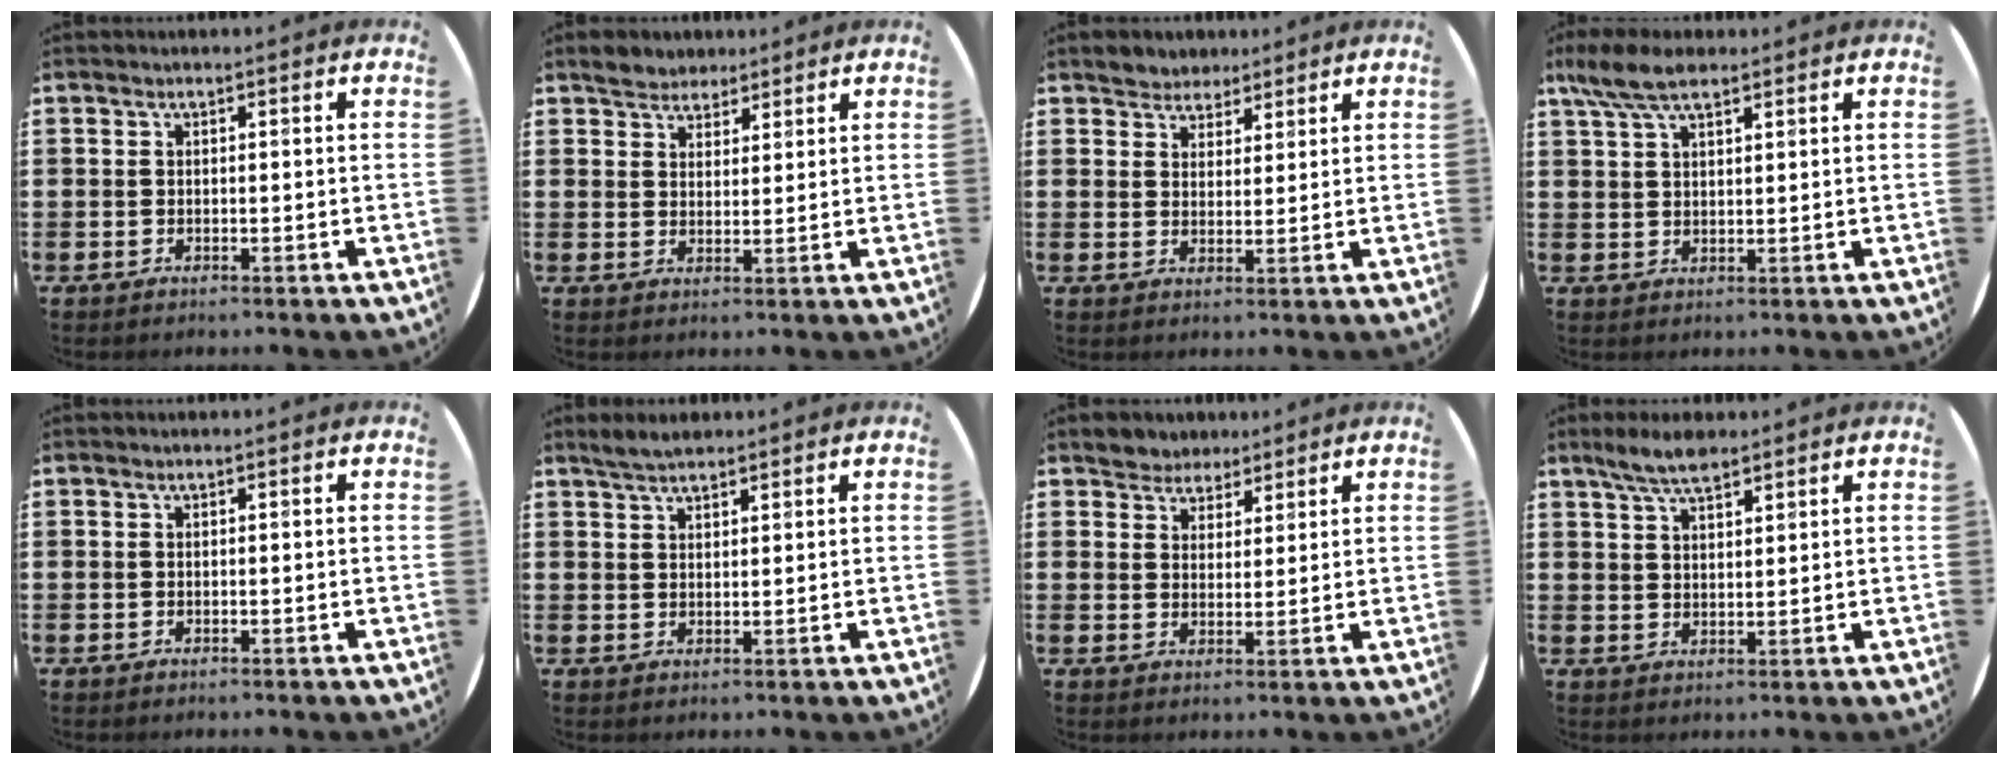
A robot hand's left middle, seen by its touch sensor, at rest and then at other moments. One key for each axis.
{"total": 3.5, "fx": 3.1, "fy": 1.5, "fz": -0.1, "tx": -0.008, "ty": 0.003, "tz": 0.060}
{"total": 3.4, "fx": 3.0, "fy": 1.5, "fz": -0.5, "tx": -0.003, "ty": -0.002, "tz": 0.058}
{"total": 5.7, "fx": 4.3, "fy": 1.9, "fz": 3.2, "tx": -0.073, "ty": -0.001, "tz": 0.079}
{"total": 0.0}
{"total": 2.7, "fx": 2.5, "fy": 0.7, "fz": 0.8, "tx": -0.019, "ty": 0.004, "tz": 0.047}
{"total": 4.0, "fx": 3.6, "fy": 1.7, "fz": -0.6, "tx": -0.005, "ty": -0.005, "tz": 0.069}
{"total": 4.8, "fx": 4.0, "fy": 1.4, "fz": 2.3, "tx": -0.045, "ty": -0.008, "tz": 0.071}